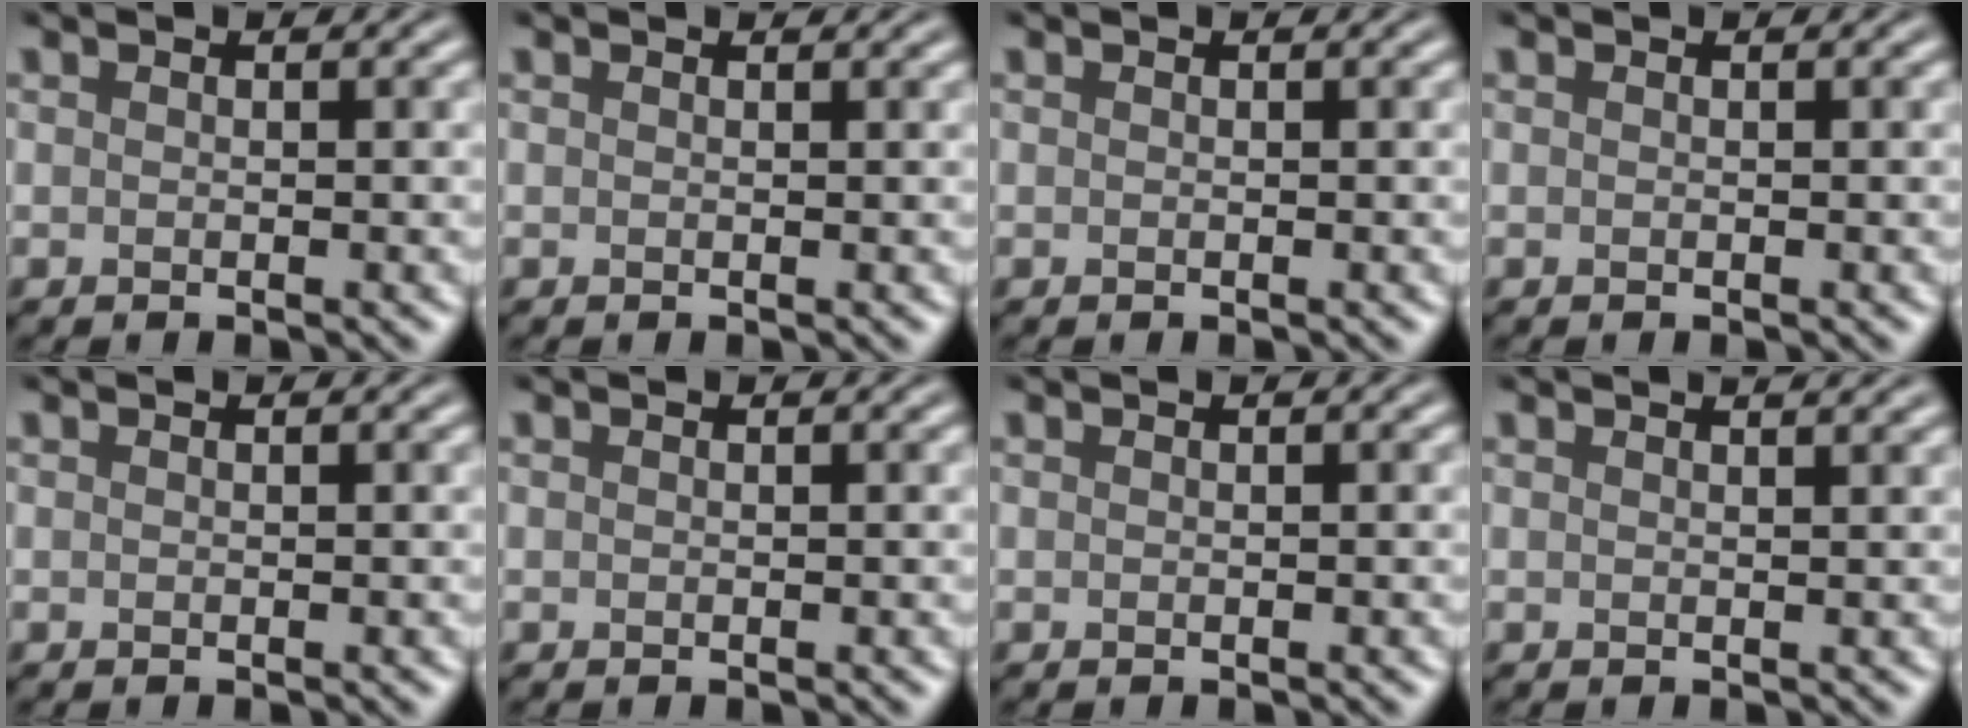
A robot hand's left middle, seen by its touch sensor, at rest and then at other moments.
{"total": 0.7, "force": [0.7, 0.1, 0.1], "torque": [-0.002, -0.001, 0.009]}
{"total": 0.0}
{"total": 0.0}
{"total": 0.0}
{"total": 0.0}
{"total": 0.0}
{"total": 2.0, "force": [1.7, 0.6, 1.0], "torque": [-0.004, 0.009, 0.005]}